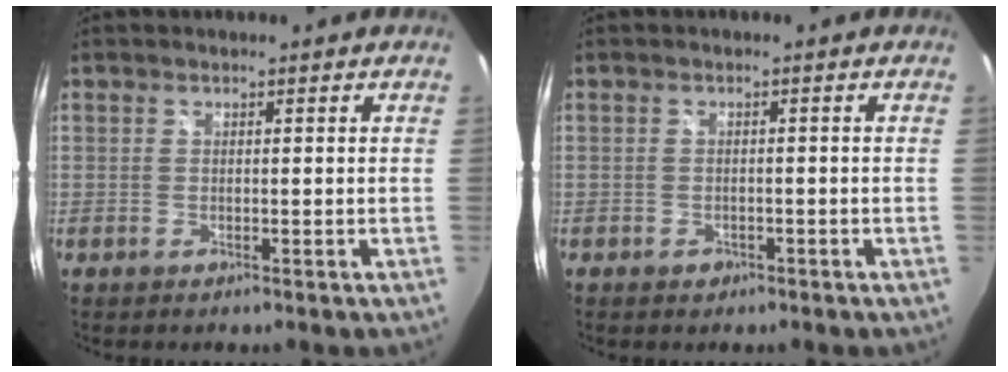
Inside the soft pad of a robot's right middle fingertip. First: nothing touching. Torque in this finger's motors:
{"motor_torque": [0.43, -0.39, 0.02, 0.00]}